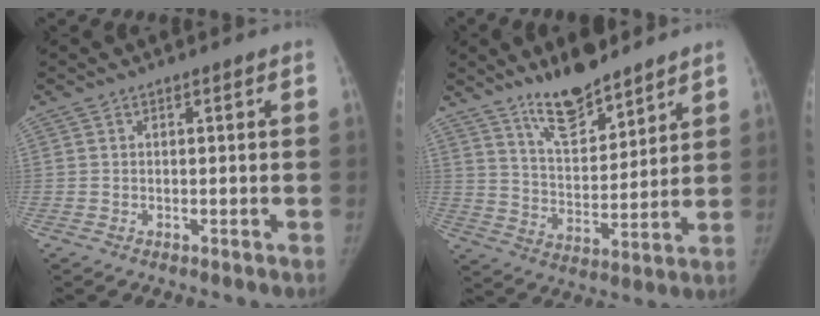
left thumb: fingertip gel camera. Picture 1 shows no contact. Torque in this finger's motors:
{"motor_torque": [-0.02, 0.30, -0.10, 0.18, 0.03]}